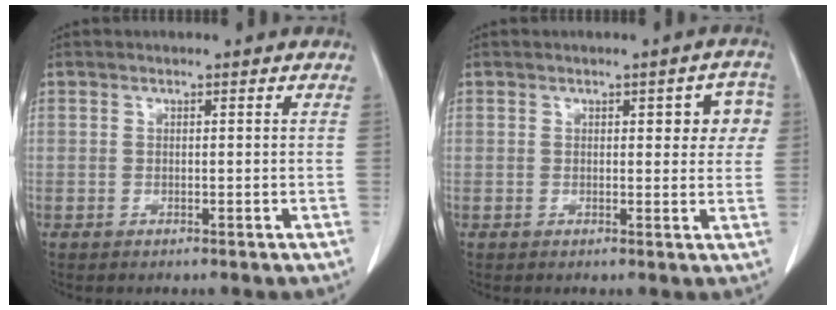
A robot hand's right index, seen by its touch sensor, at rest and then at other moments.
{"total": 4.8, "force": [1.4, 1.9, 4.2], "torque": [-0.036, 0.012, 0.014]}